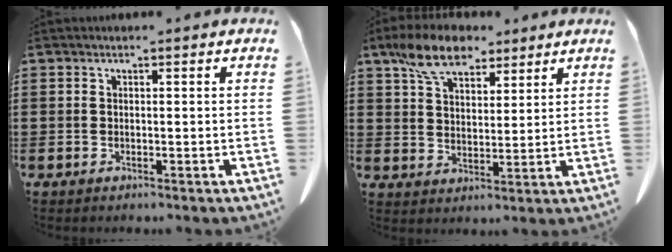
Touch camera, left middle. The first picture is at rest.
{"total": 9.0, "force": [6.7, 4.0, 4.6], "torque": [-0.113, 0.000, 0.125]}